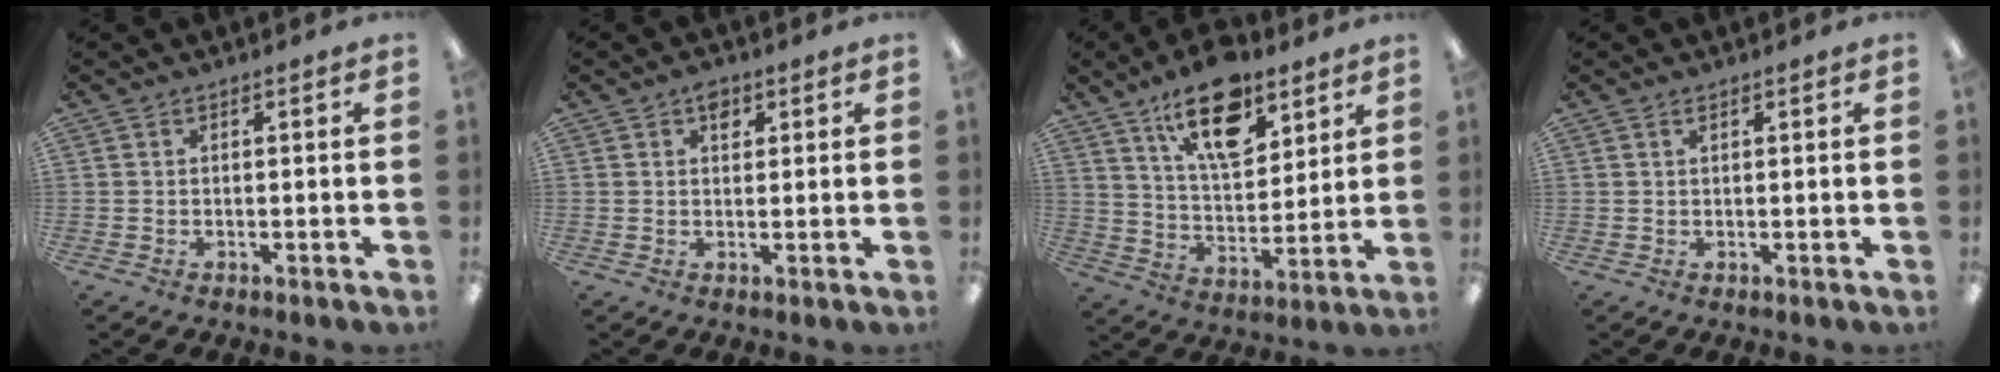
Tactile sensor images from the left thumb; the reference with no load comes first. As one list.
[{"total": 2.8, "force": [1.4, 1.8, 1.5], "torque": [-0.008, -0.006, 0.020]}, {"total": 17.0, "force": [10.7, 8.2, 10.4], "torque": [-0.159, -0.047, 0.184]}, {"total": 0.7, "force": [0.4, 0.3, 0.5], "torque": [-0.010, 0.002, 0.008]}]